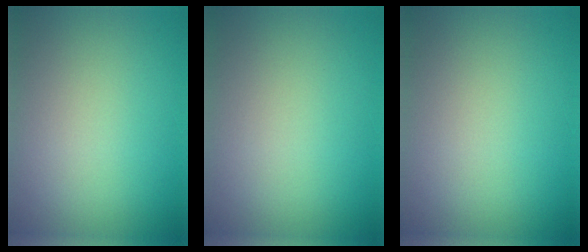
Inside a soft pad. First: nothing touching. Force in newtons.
{"total": 0.0}
{"total": 0.0}